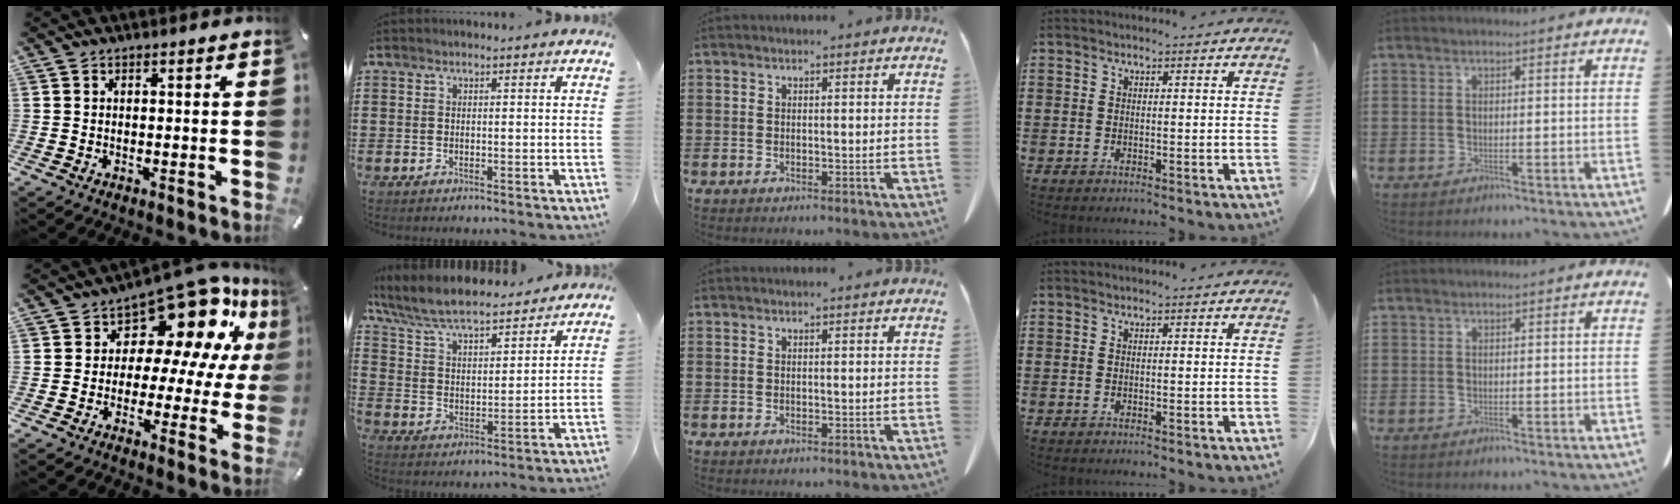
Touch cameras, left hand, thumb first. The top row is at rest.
{"thumb": {"total": 14.3, "force": [9.5, 7.4, 7.7], "torque": [-0.125, -0.085, 0.163]}, "index": {"total": 7.6, "force": [7.0, 1.1, 2.8], "torque": [-0.083, -0.037, 0.122]}}